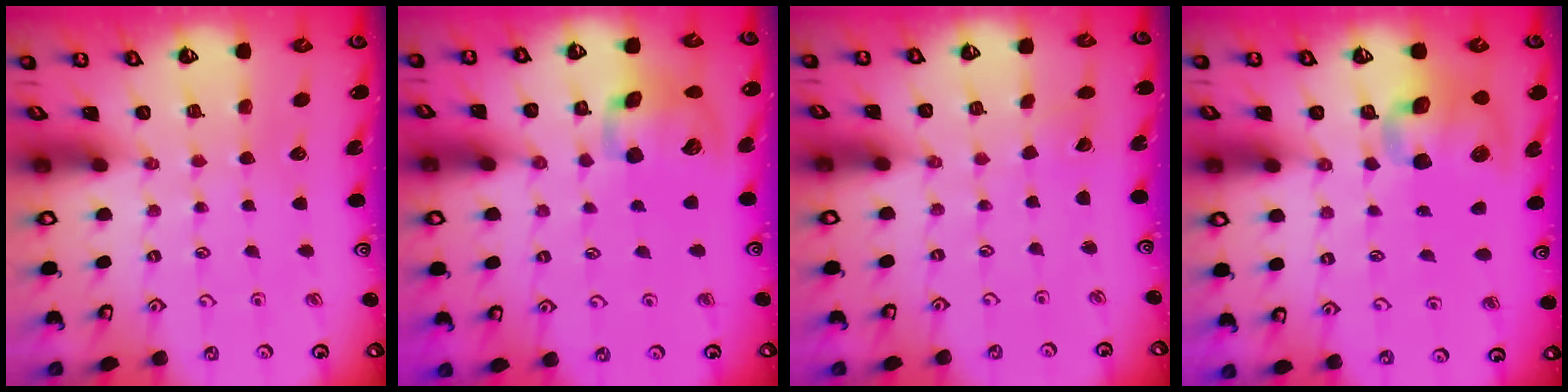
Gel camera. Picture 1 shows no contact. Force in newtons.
{"total": 14.6, "press": 14.4, "slide": 2.5}
{"total": 1.5, "press": 1.5, "slide": 0.2}
{"total": 12.0, "press": 11.9, "slide": 1.9}